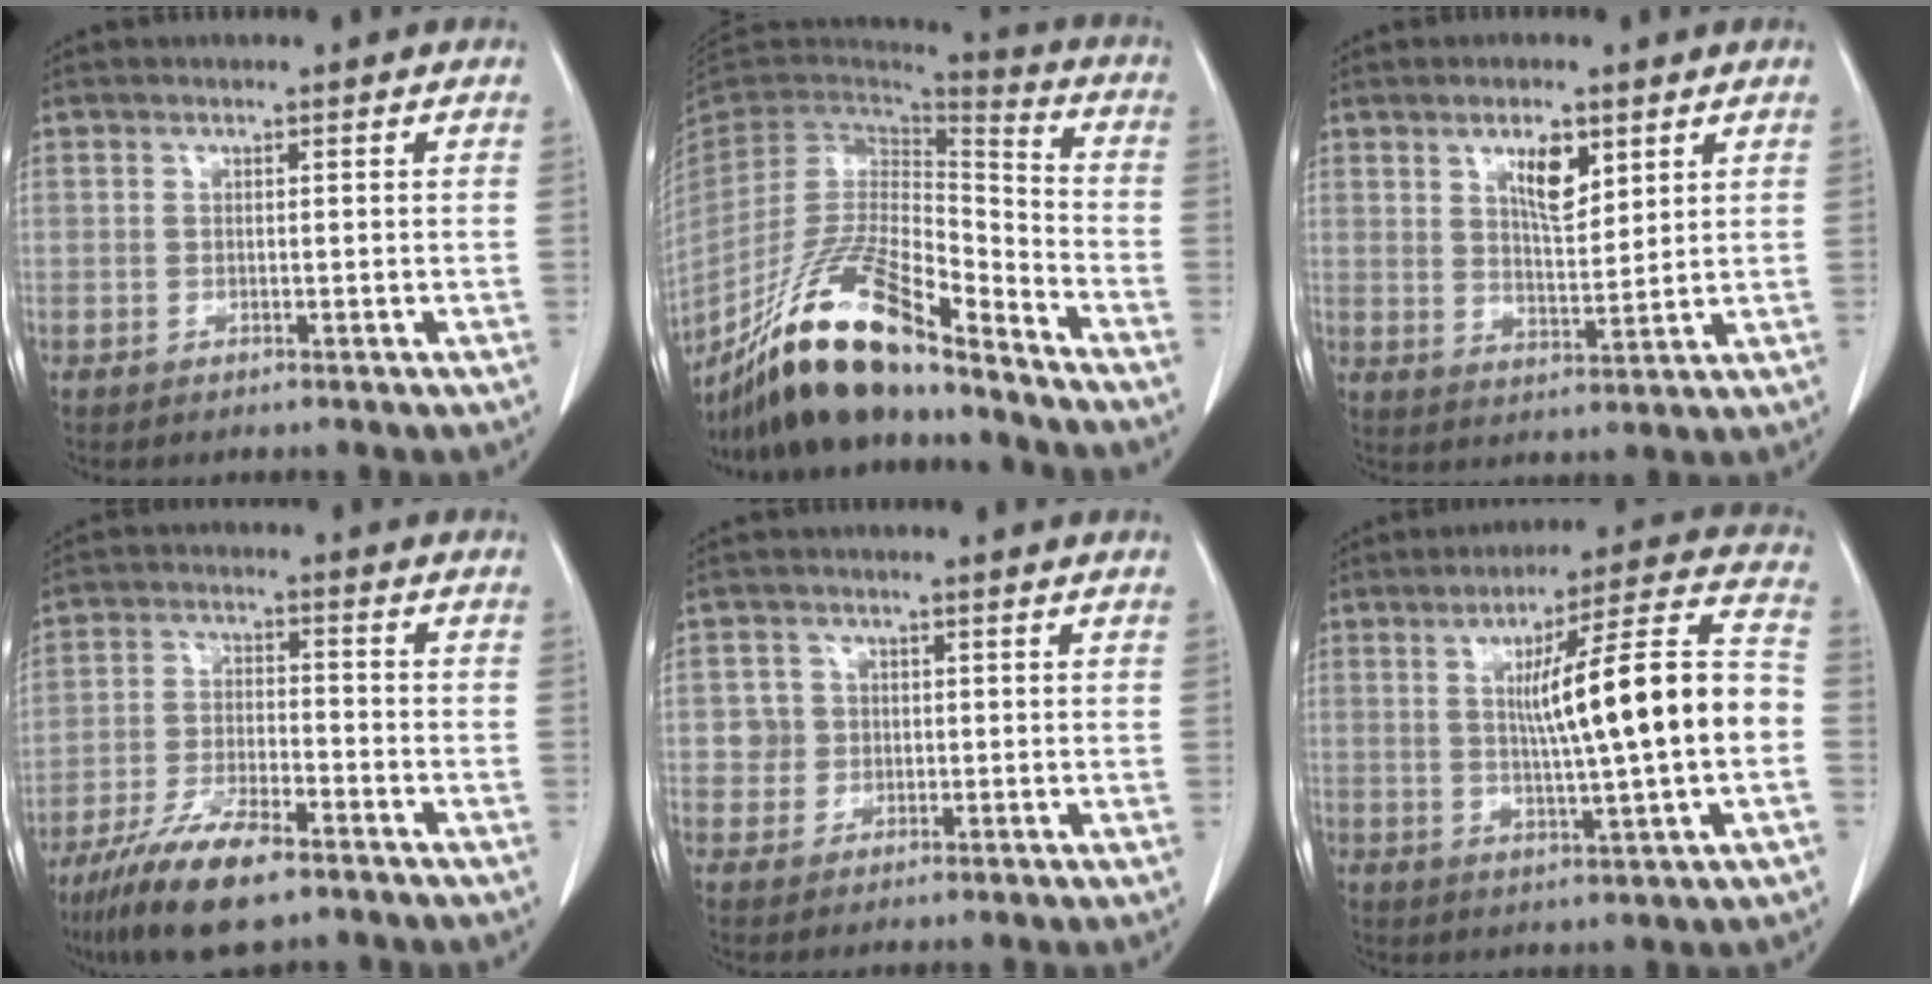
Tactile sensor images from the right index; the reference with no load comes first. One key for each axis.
{"total": 20.7, "fx": -16.1, "fy": 3.7, "fz": 12.5, "tx": -0.254, "ty": -0.011, "tz": -0.296}
{"total": 6.1, "fx": 3.1, "fy": 2.0, "fz": 4.8, "tx": -0.086, "ty": -0.003, "tz": 0.058}
{"total": 11.4, "fx": -8.0, "fy": 2.7, "fz": 7.6, "tx": -0.145, "ty": -0.020, "tz": -0.144}
{"total": 3.0, "fx": 0.2, "fy": 3.0, "fz": 0.1, "tx": 0.008, "ty": 0.007, "tz": 0.005}
{"total": 16.8, "fx": 0.0, "fy": 0.6, "fz": 16.8, "tx": -0.254, "ty": 0.020, "tz": 0.000}